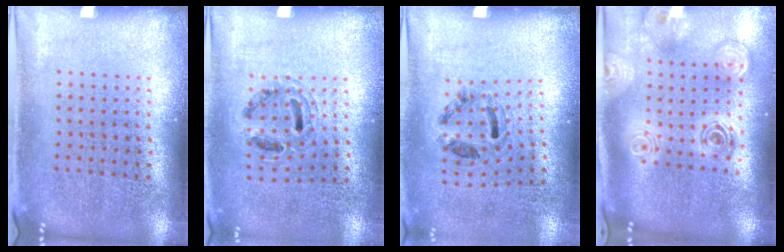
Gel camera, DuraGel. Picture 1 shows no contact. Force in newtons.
{"total": 0.9, "press": 0.8, "slide": 0.3}
{"total": 1.2, "press": 0.7, "slide": 0.9}
{"total": 2.6, "press": 1.9, "slide": 1.8}